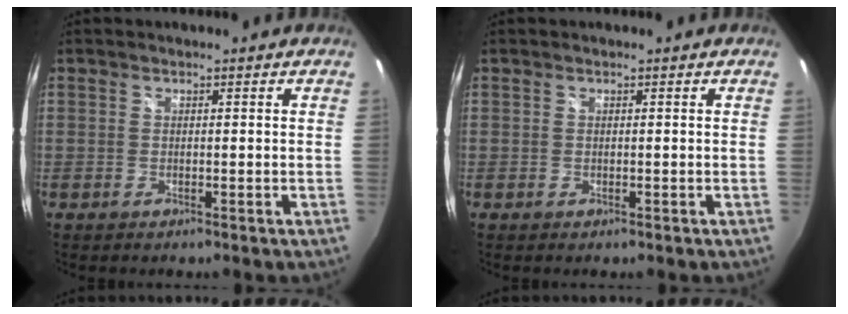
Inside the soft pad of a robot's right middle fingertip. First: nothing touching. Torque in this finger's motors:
{"motor_torque": [0.58, -1.56, 0.11, 0.00]}